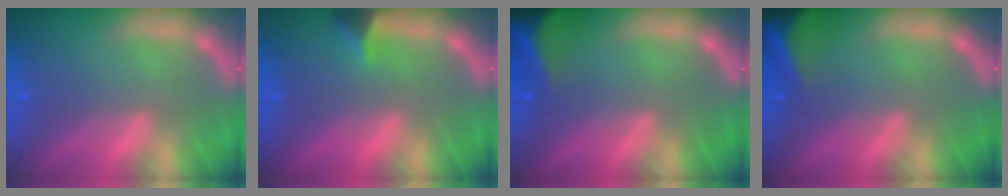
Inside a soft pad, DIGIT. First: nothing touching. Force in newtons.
{"total": 1.9}
{"total": 9.5}
{"total": 9.5}